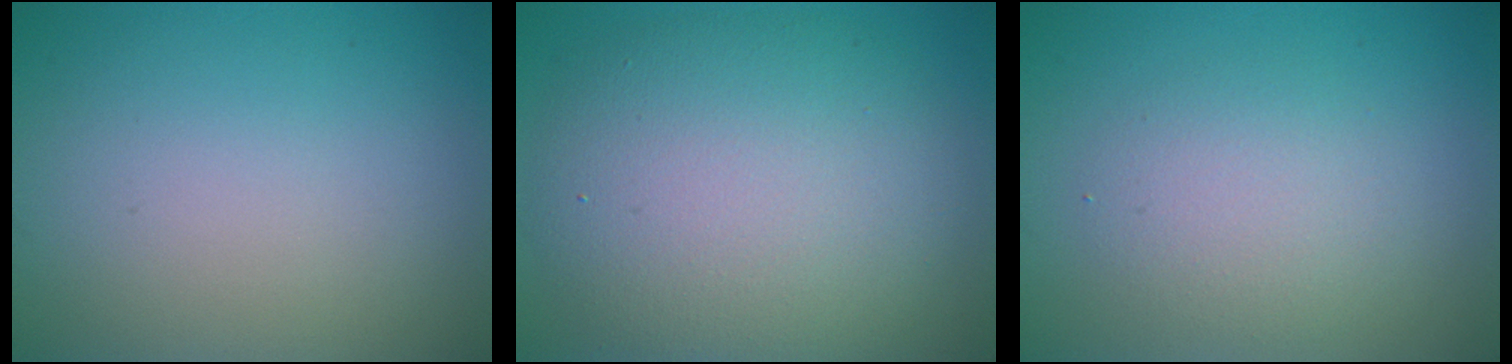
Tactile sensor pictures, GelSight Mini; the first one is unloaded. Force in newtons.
{"total": 9.7, "press": 9.7, "slide": 0.4}
{"total": 2.9, "press": 2.9, "slide": 0.3}